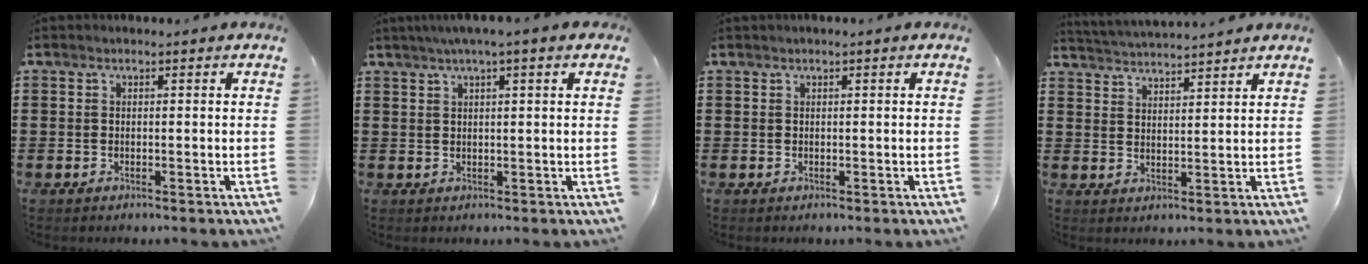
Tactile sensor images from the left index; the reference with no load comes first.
{"total": 3.1, "force": [1.8, -0.1, 2.5], "torque": [-0.051, 0.006, 0.032]}
{"total": 0.0}
{"total": 3.0, "force": [3.0, -0.4, -0.2], "torque": [-0.009, -0.018, 0.053]}